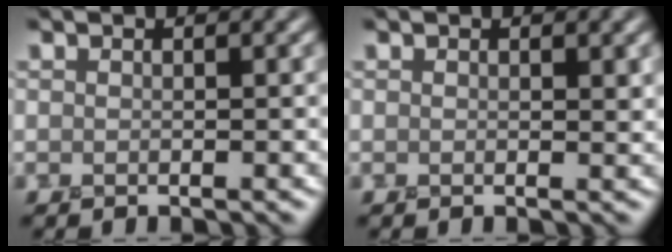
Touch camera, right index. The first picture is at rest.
{"total": 0.5, "force": [0.3, 0.2, 0.4], "torque": [-0.008, 0.002, 0.004]}